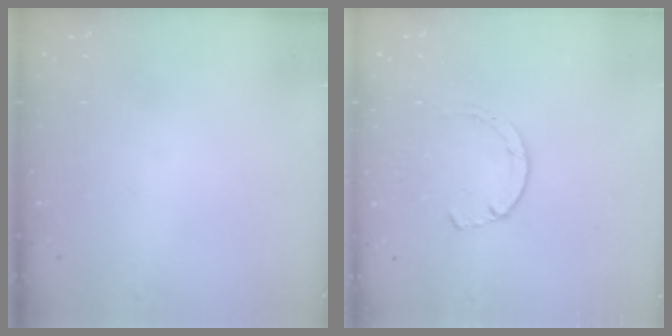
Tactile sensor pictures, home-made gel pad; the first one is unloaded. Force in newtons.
{"total": 1.5, "press": 1.5, "slide": 0.3}